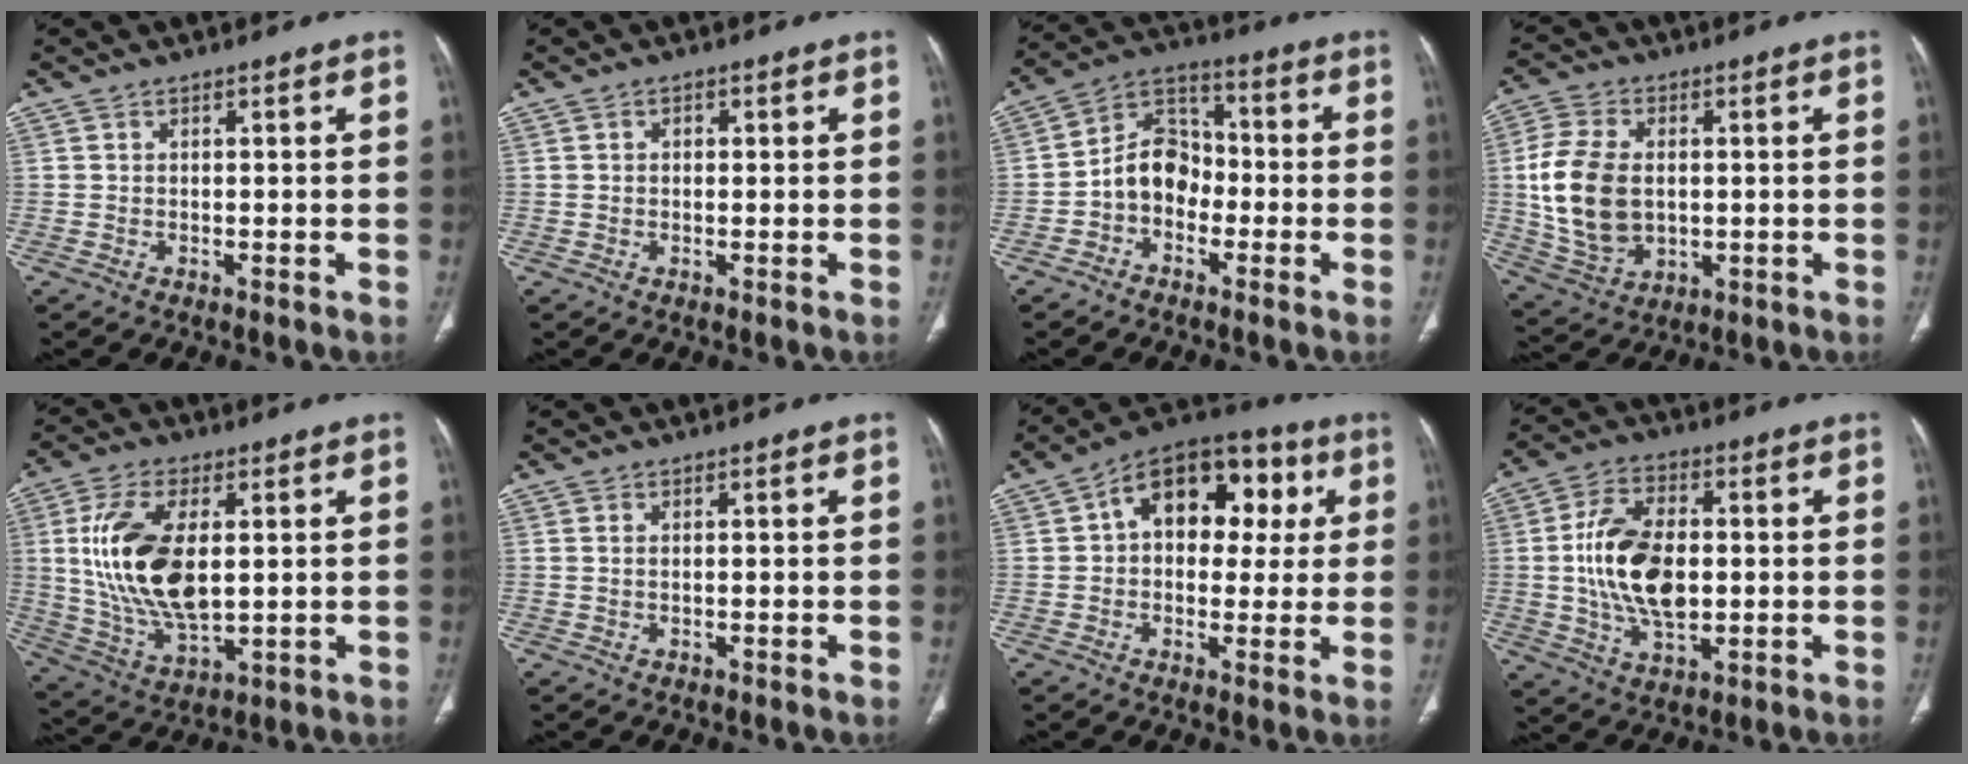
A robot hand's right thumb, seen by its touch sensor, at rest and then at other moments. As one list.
[{"total": 1.3, "force": [0.3, 0.9, 0.8], "torque": [-0.011, 0.002, 0.005]}, {"total": 9.6, "force": [-2.5, 7.5, 5.4], "torque": [-0.068, 0.041, -0.061]}, {"total": 14.9, "force": [0.6, 10.0, 11.0], "torque": [-0.214, -0.004, 0.022]}, {"total": 17.4, "force": [2.4, 8.8, 14.8], "torque": [-0.292, -0.013, 0.054]}, {"total": 0.6, "force": [0.2, 0.3, 0.5], "torque": [-0.015, 0.002, 0.005]}, {"total": 16.9, "force": [3.8, 11.3, 11.9], "torque": [-0.121, 0.029, 0.047]}, {"total": 15.0, "force": [0.2, 8.7, 12.2], "torque": [-0.216, 0.005, 0.005]}]